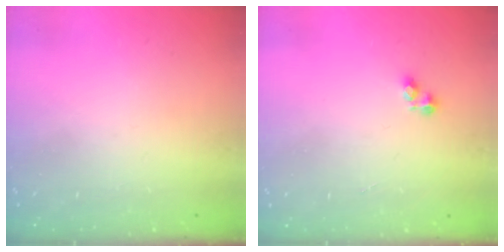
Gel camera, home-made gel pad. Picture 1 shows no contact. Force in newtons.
{"total": 2.4, "press": 2.4, "slide": 0.3}